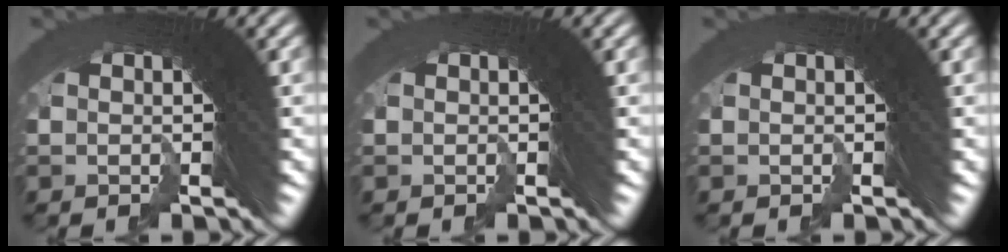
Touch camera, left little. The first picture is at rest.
{"total": 0.0}
{"total": 0.0}